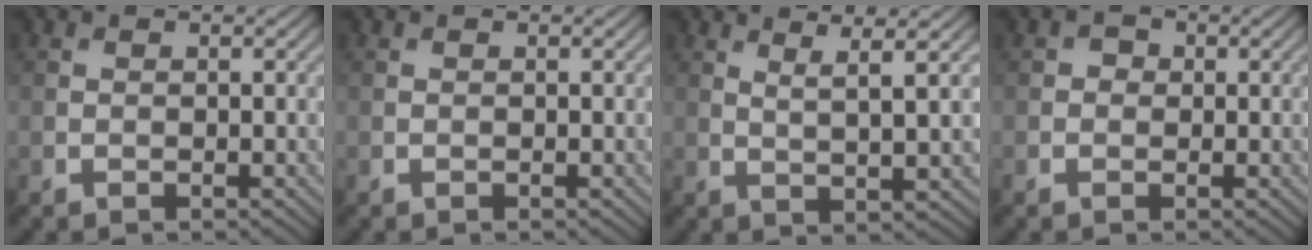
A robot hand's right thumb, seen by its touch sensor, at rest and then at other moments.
{"total": 0.0}
{"total": 4.3, "force": [2.3, 0.3, 3.6], "torque": [-0.075, 0.005, 0.053]}
{"total": 1.3, "force": [0.1, 1.3, 0.2], "torque": [0.000, -0.006, -0.003]}